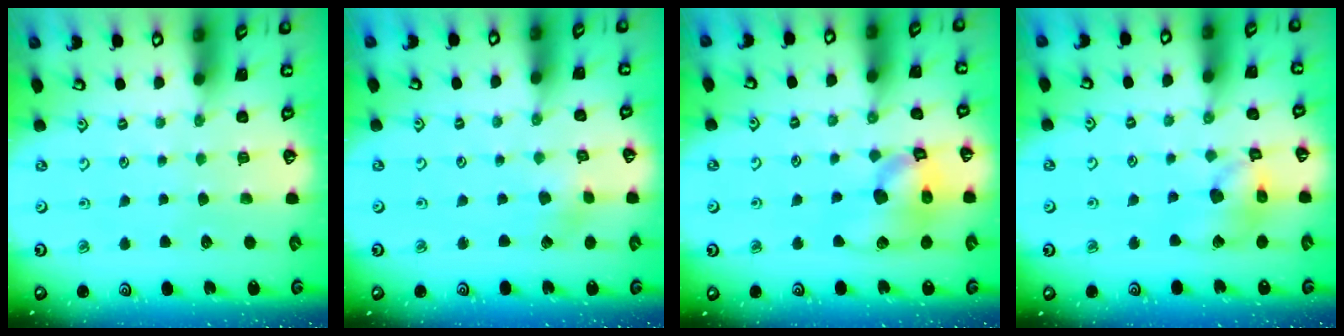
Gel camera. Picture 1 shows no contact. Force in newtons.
{"total": 1.7, "press": 1.7, "slide": 0.2}
{"total": 16.8, "press": 16.6, "slide": 2.5}
{"total": 12.9, "press": 12.8, "slide": 1.6}